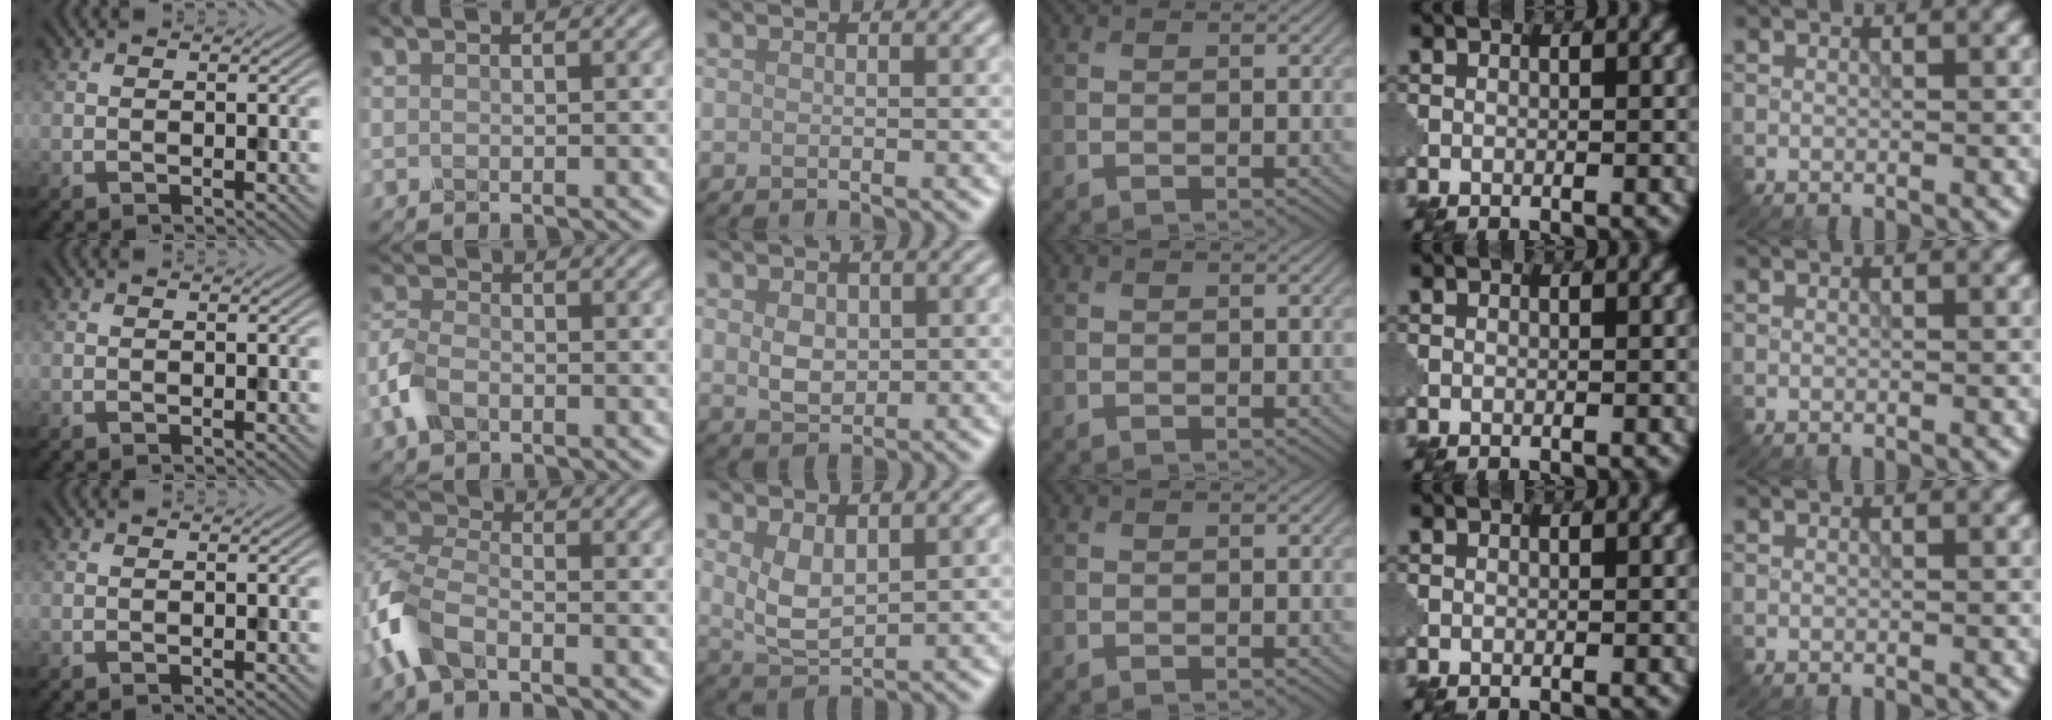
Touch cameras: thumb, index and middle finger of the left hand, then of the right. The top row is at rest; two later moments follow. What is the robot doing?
{"motion": "close", "object": "eyeshadow palette"}